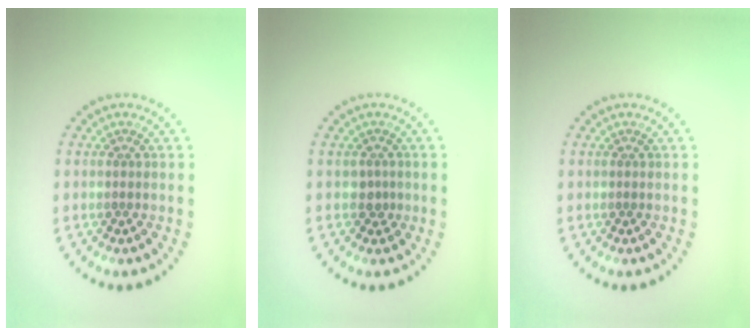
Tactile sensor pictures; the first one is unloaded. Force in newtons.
{"total": 1.0, "press": 0.8, "slide": 0.7}
{"total": 0.0}